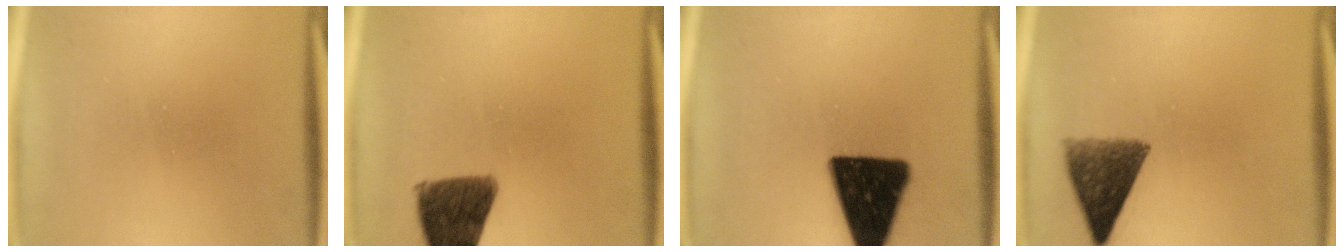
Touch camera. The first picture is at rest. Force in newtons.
{"total": 10.9}
{"total": 18.5}
{"total": 9.0}